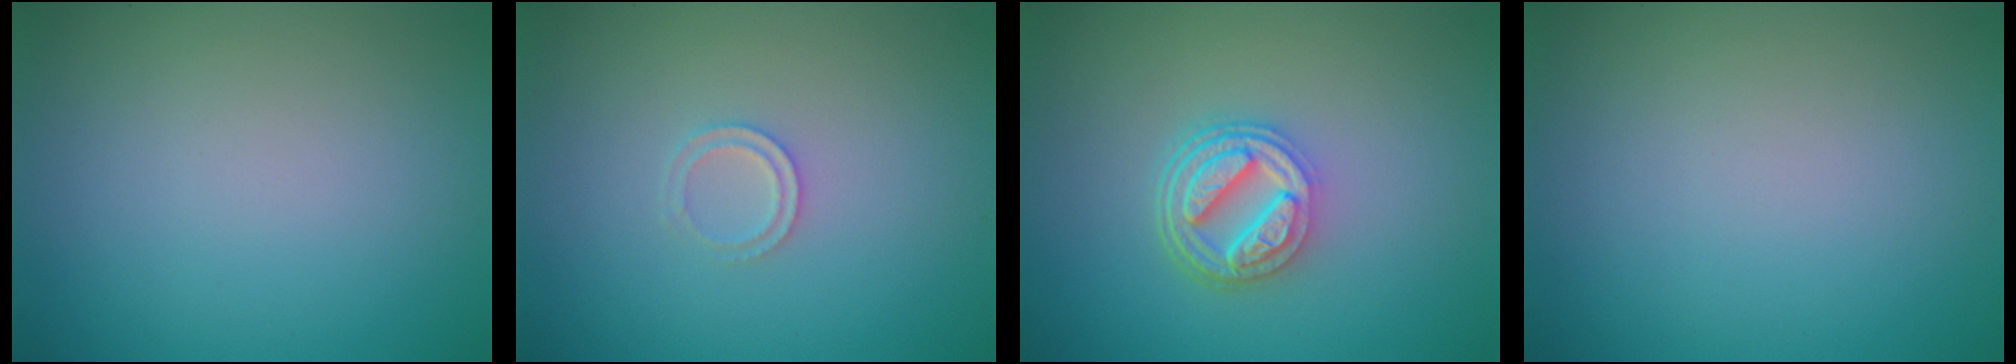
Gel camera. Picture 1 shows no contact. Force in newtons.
{"total": 1.2, "press": 1.2, "slide": 0.2}
{"total": 4.7, "press": 3.6, "slide": 3.1}
{"total": 0.0}